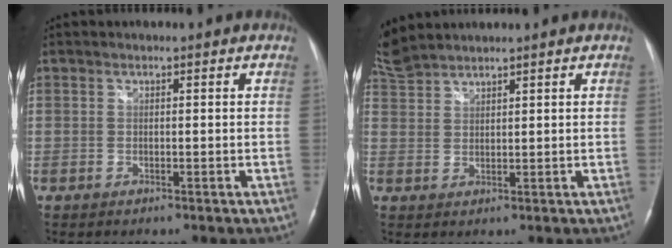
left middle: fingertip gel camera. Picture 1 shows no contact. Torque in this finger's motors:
{"motor_torque": [0.03, 0.01, -0.05, 0.02]}